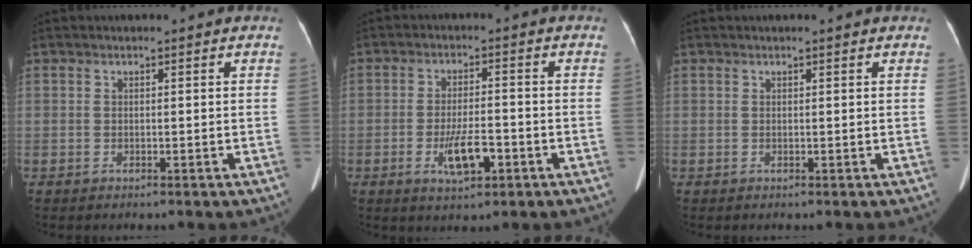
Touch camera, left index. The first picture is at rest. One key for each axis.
{"total": 5.9, "fx": -2.3, "fy": 1.7, "fz": 5.1, "tx": -0.096, "ty": -0.005, "tz": -0.036}
{"total": 1.1, "fx": 0.9, "fy": 0.0, "fz": 0.6, "tx": -0.009, "ty": 0.012, "tz": 0.015}